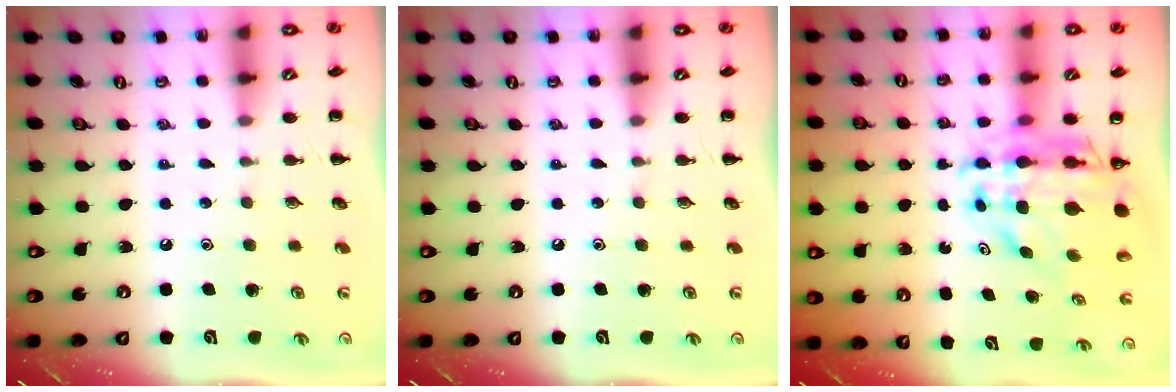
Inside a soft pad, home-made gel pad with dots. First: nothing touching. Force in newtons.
{"total": 0.0}
{"total": 11.3, "press": 10.7, "slide": 3.7}